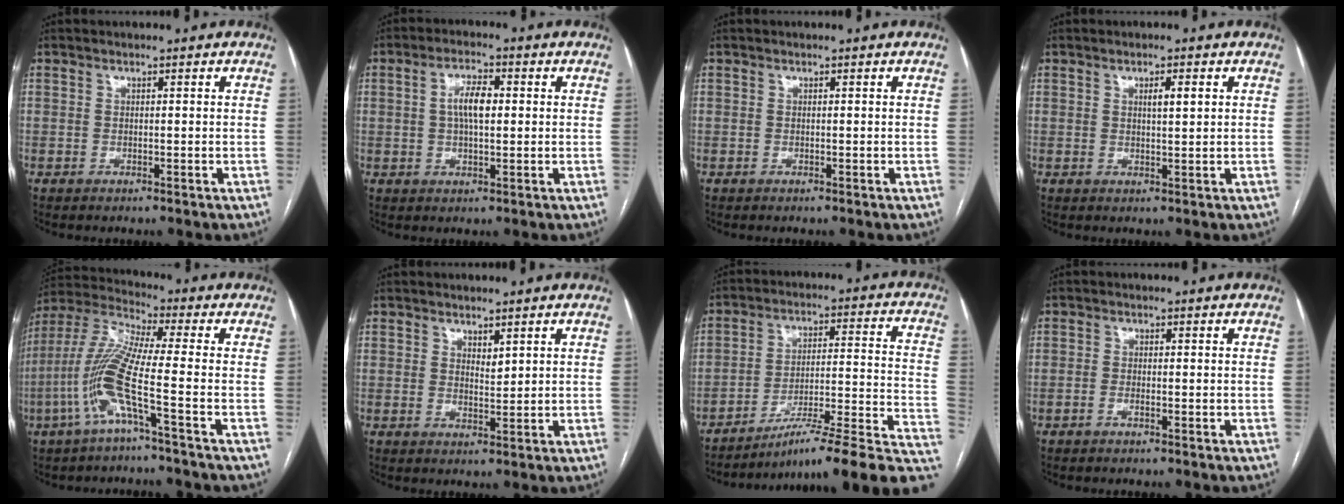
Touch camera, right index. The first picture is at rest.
{"total": 5.1, "force": [0.6, 1.8, 4.7], "torque": [-0.091, 0.011, 0.010]}
{"total": 0.0}
{"total": 2.2, "force": [0.8, 0.4, 2.1], "torque": [-0.034, -0.001, 0.012]}
{"total": 11.6, "force": [-4.2, -0.5, 10.9], "torque": [-0.241, 0.003, -0.093]}
{"total": 1.7, "force": [1.1, 0.7, 1.0], "torque": [-0.017, -0.007, 0.025]}
{"total": 20.5, "force": [-15.4, 0.5, 13.6], "torque": [-0.116, 0.036, -0.225]}
{"total": 0.9, "force": [-0.6, 0.2, 0.6], "torque": [-0.012, 0.002, -0.011]}